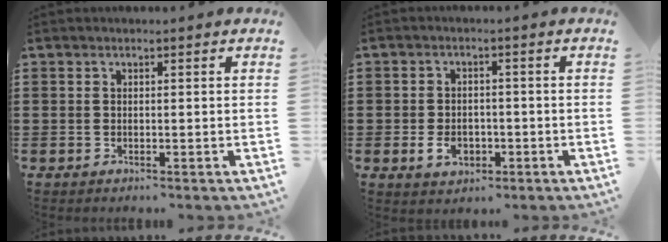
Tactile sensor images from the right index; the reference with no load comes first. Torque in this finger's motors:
{"motor_torque": [1.07, 1.07, 0.08, 0.04]}